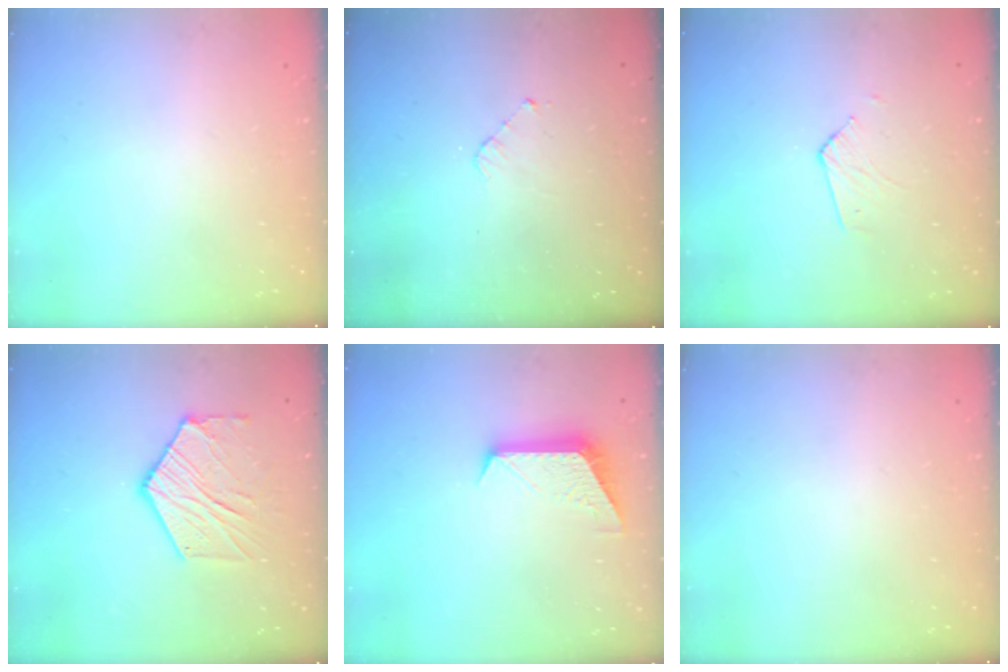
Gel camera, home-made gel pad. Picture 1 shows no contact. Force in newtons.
{"total": 3.0, "press": 2.9, "slide": 0.2}
{"total": 2.7, "press": 2.7, "slide": 0.2}
{"total": 12.2, "press": 12.1, "slide": 1.1}
{"total": 10.2, "press": 10.2, "slide": 0.7}
{"total": 0.0}